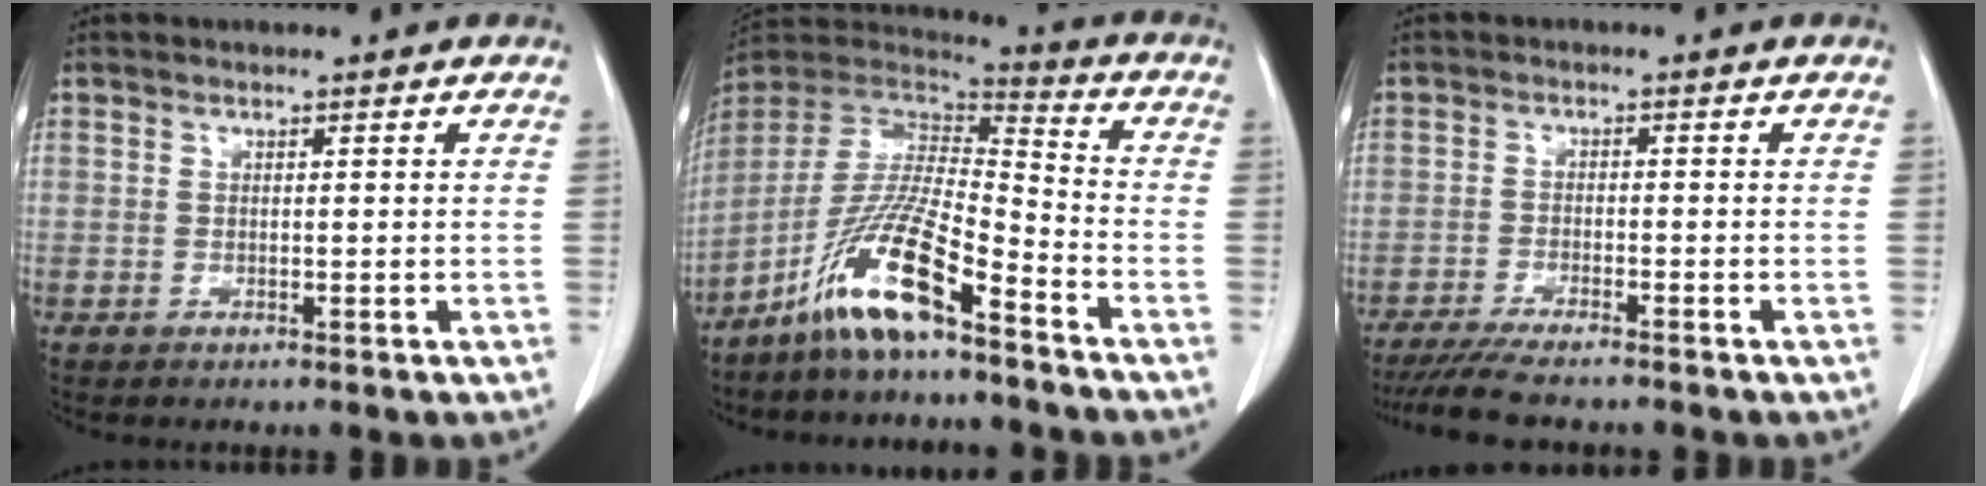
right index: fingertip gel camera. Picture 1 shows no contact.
{"total": 14.1, "force": [-9.3, 1.4, 10.4], "torque": [-0.212, -0.006, -0.178]}
{"total": 7.5, "force": [-6.4, 0.5, 3.8], "torque": [-0.057, -0.019, -0.108]}